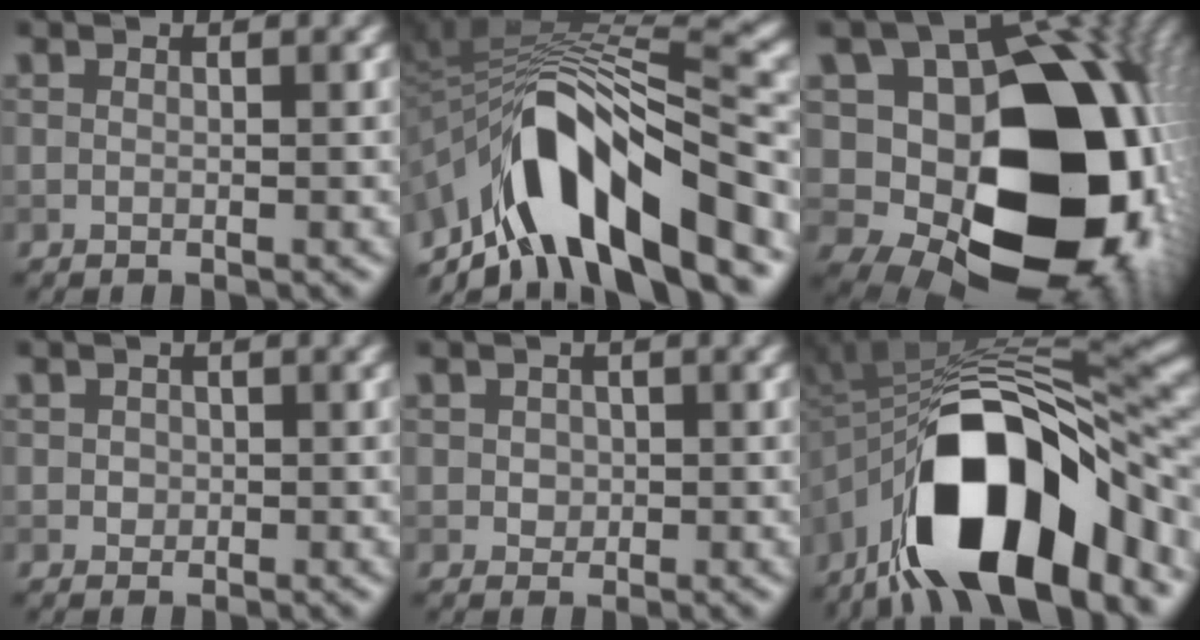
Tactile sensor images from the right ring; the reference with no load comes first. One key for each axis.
{"total": 12.1, "fx": -7.1, "fy": 4.0, "fz": 9.0, "tx": -0.139, "ty": 0.010, "tz": -0.126}
{"total": 18.8, "fx": -1.6, "fy": 13.6, "fz": 12.9, "tx": -0.190, "ty": -0.034, "tz": 0.008}
{"total": 0.8, "fx": -0.1, "fy": 0.8, "fz": 0.2, "tx": -0.002, "ty": -0.005, "tz": 0.001}
{"total": 1.1, "fx": 0.0, "fy": 1.0, "fz": 0.4, "tx": -0.010, "ty": -0.003, "tz": 0.002}
{"total": 15.3, "fx": -7.9, "fy": 6.4, "fz": 11.5, "tx": -0.182, "ty": -0.005, "tz": -0.134}